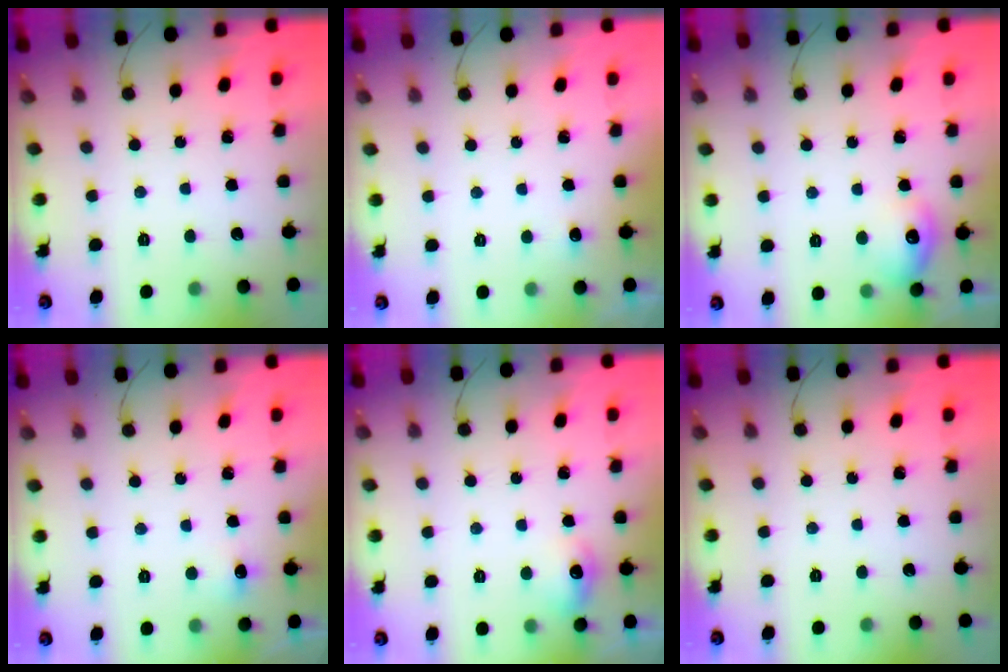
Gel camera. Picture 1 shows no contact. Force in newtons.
{"total": 2.9, "press": 2.7, "slide": 1.2}
{"total": 10.0, "press": 10.0, "slide": 0.3}
{"total": 4.3, "press": 4.1, "slide": 1.3}
{"total": 6.9, "press": 6.9, "slide": 1.0}
{"total": 0.0}